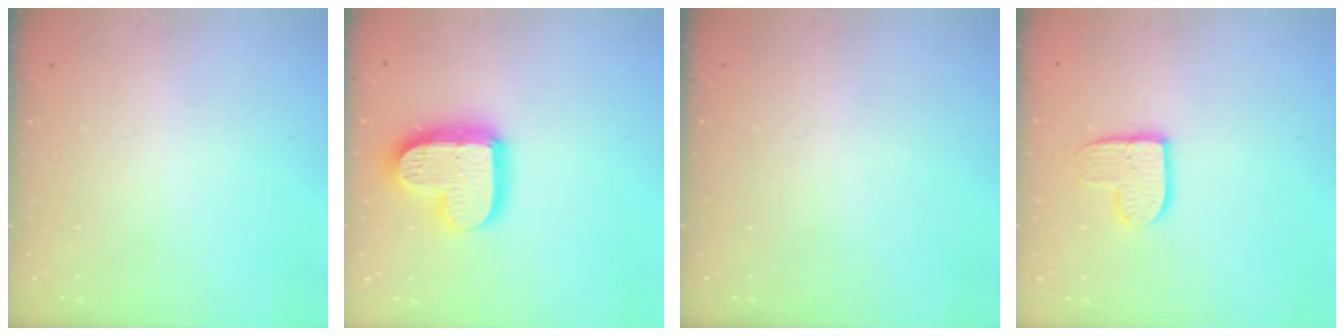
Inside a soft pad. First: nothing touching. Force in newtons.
{"total": 17.0, "press": 17.0, "slide": 1.3}
{"total": 0.0}
{"total": 9.5, "press": 9.5, "slide": 0.3}